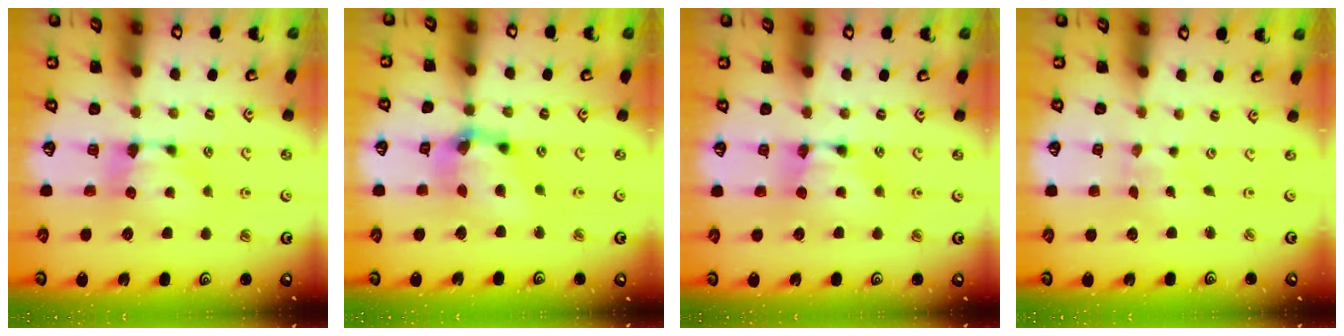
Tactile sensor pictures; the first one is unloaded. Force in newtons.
{"total": 5.8, "press": 5.4, "slide": 2.2}
{"total": 1.7, "press": 1.7, "slide": 0.1}
{"total": 5.1, "press": 5.1, "slide": 0.2}